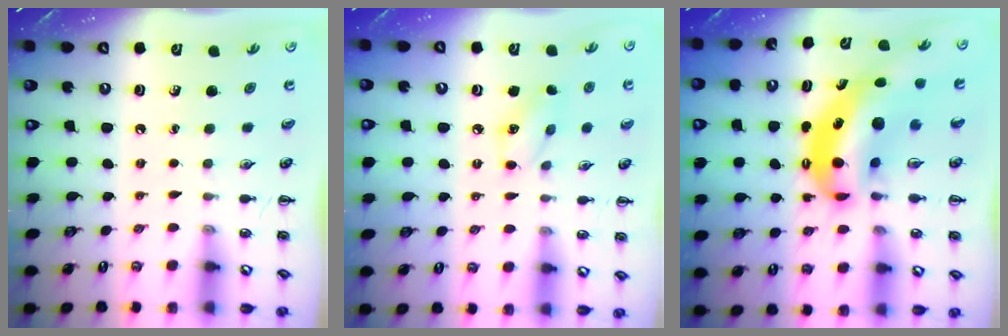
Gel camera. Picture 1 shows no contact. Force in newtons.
{"total": 6.5, "press": 6.5, "slide": 0.9}
{"total": 10.2, "press": 9.9, "slide": 2.4}